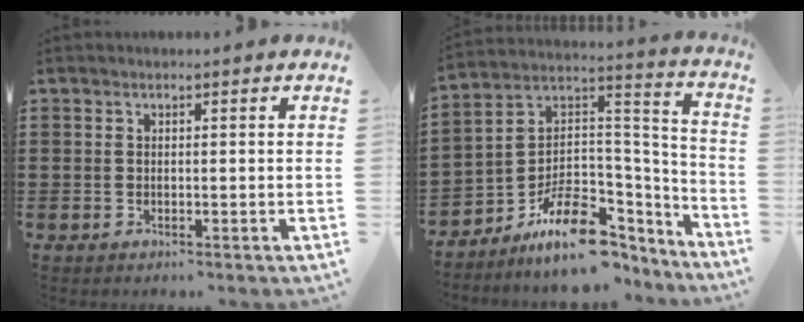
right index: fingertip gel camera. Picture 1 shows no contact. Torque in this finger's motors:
{"motor_torque": [0.23, -0.18, -0.20, -0.21]}